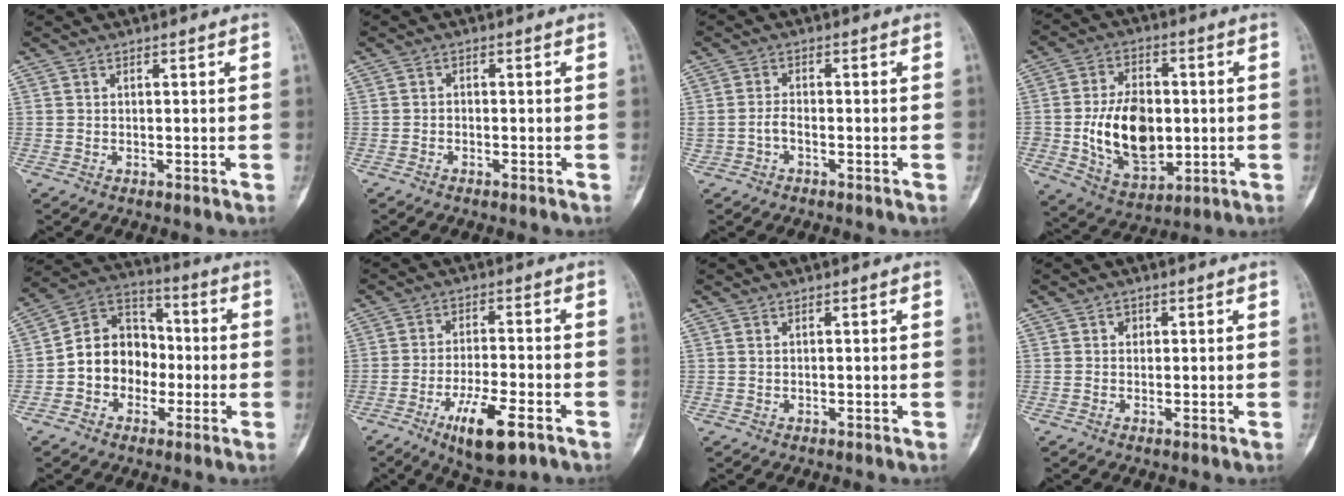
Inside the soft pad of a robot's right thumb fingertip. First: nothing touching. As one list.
[{"total": 0.8, "force": [-0.6, 0.5, 0.4], "torque": [-0.007, 0.007, -0.014]}, {"total": 2.4, "force": [-0.9, 1.5, 1.7], "torque": [-0.034, 0.013, -0.019]}, {"total": 15.9, "force": [-1.0, 10.4, 12.0], "torque": [-0.176, 0.001, -0.002]}, {"total": 12.2, "force": [-2.0, 10.0, 6.7], "torque": [-0.068, 0.043, -0.047]}, {"total": 10.8, "force": [-5.6, 3.3, 8.6], "torque": [-0.153, 0.015, -0.087]}, {"total": 0.0}, {"total": 1.3, "force": [0.3, 1.1, 0.6], "torque": [-0.003, 0.002, 0.002]}]